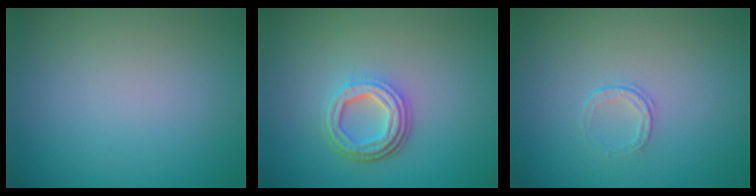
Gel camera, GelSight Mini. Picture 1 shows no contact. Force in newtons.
{"total": 4.2, "press": 3.2, "slide": 2.7}
{"total": 1.0, "press": 0.7, "slide": 0.7}